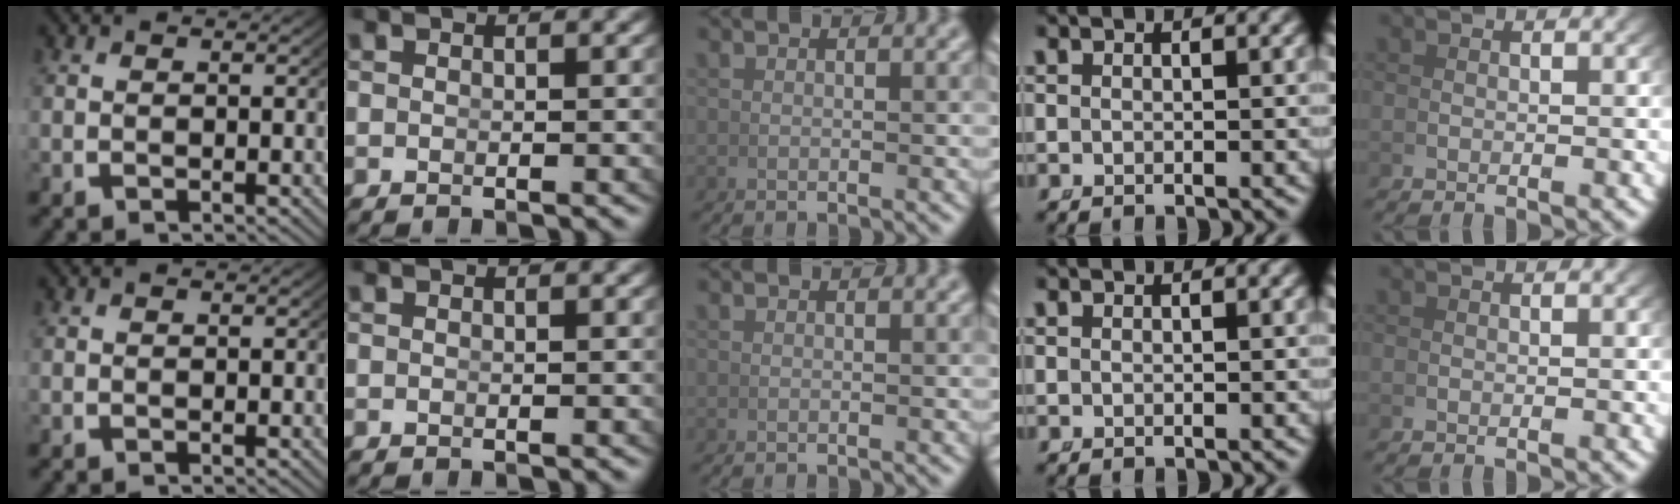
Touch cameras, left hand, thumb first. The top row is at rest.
{}